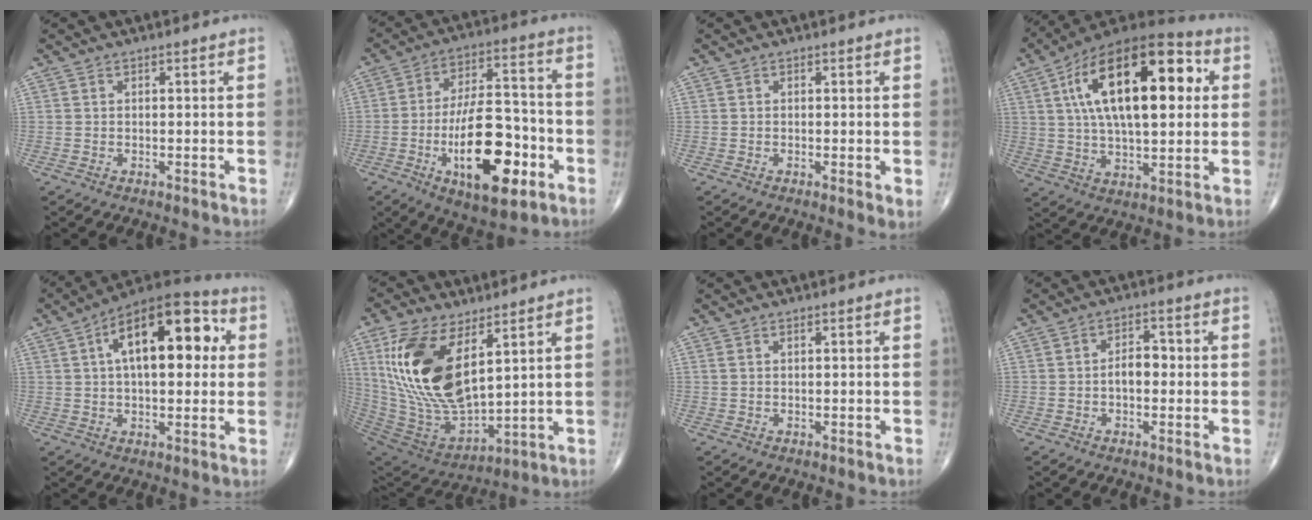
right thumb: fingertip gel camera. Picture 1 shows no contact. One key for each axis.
{"total": 19.9, "fx": -6.8, "fy": 8.6, "fz": 16.6, "tx": -0.248, "ty": 0.029, "tz": -0.101}
{"total": 1.7, "fx": -0.1, "fy": 0.4, "fz": 1.7, "tx": -0.030, "ty": -0.008, "tz": -0.006}
{"total": 25.6, "fx": 6.3, "fy": 11.6, "fz": 21.9, "tx": -0.354, "ty": 0.015, "tz": 0.096}
{"total": 19.8, "fx": 4.7, "fy": 9.6, "fz": 16.6, "tx": -0.226, "ty": 0.024, "tz": 0.062}
{"total": 21.7, "fx": 7.3, "fy": 10.5, "fz": 17.5, "tx": -0.341, "ty": -0.036, "tz": 0.152}
{"total": 0.6, "fx": 0.4, "fy": 0.1, "fz": 0.5, "tx": -0.016, "ty": 0.008, "tz": 0.010}
{"total": 4.0, "fx": -0.5, "fy": 2.4, "fz": 3.1, "tx": -0.037, "ty": 0.016, "tz": -0.013}